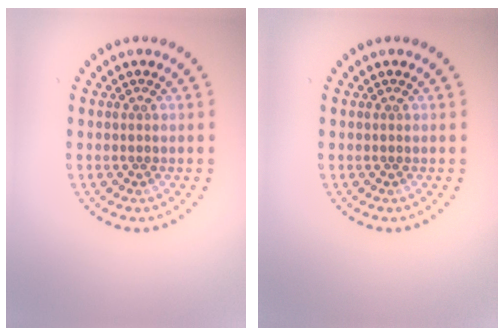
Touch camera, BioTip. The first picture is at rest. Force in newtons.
{"total": 0.0}